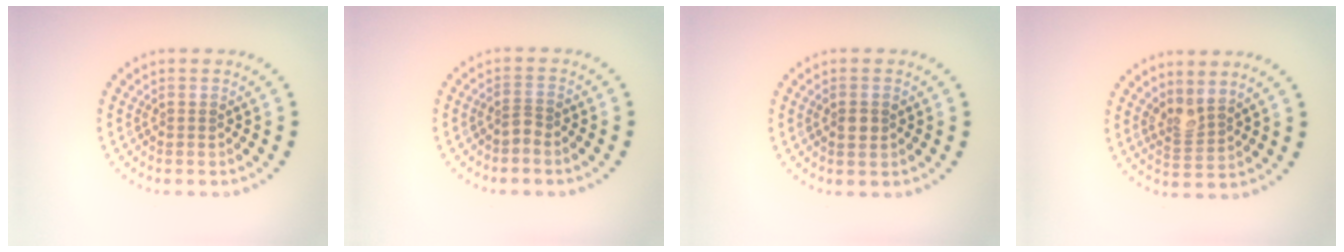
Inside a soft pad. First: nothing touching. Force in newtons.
{"total": 1.0, "press": 0.6, "slide": 0.8}
{"total": 1.3, "press": 1.3, "slide": 0.2}
{"total": 2.1, "press": 1.6, "slide": 1.4}